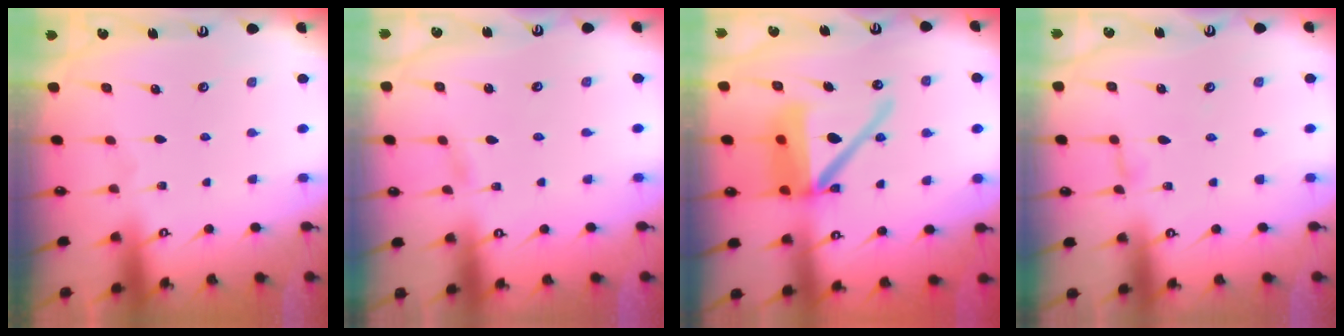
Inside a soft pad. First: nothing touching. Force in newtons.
{"total": 2.1, "press": 2.1, "slide": 0.2}
{"total": 16.6, "press": 16.5, "slide": 2.1}
{"total": 2.3, "press": 2.3, "slide": 0.2}